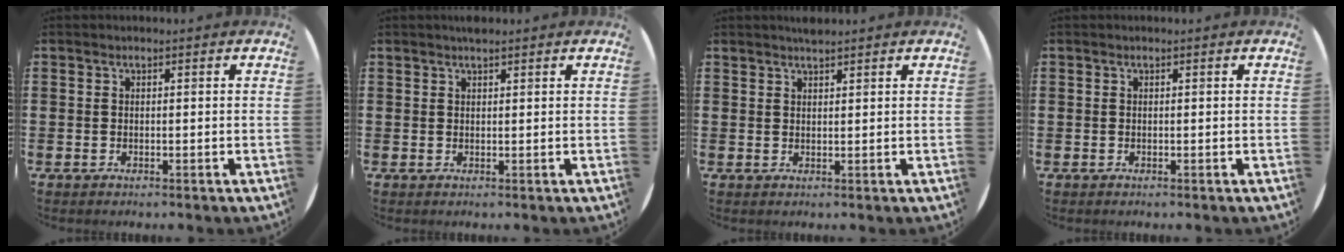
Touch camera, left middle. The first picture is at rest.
{"total": 1.1, "force": [1.1, 0.1, 0.2], "torque": [-0.005, 0.000, 0.020]}
{"total": 1.4, "force": [1.4, 0.1, 0.2], "torque": [-0.005, 0.000, 0.026]}
{"total": 0.0}